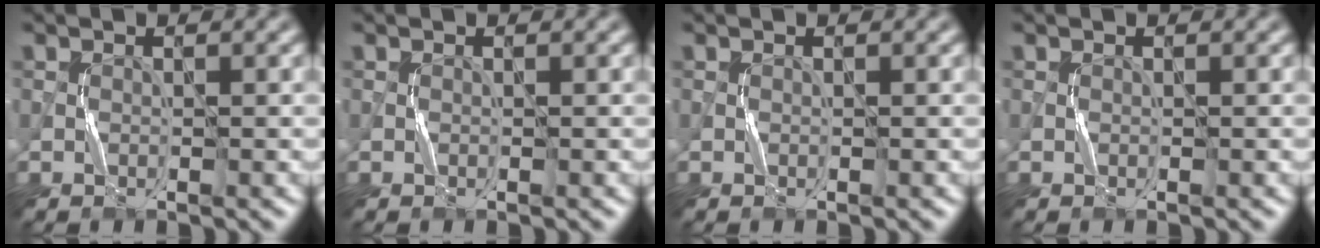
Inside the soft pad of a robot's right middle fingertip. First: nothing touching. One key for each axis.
{"total": 0.0}
{"total": 0.0}
{"total": 0.0}